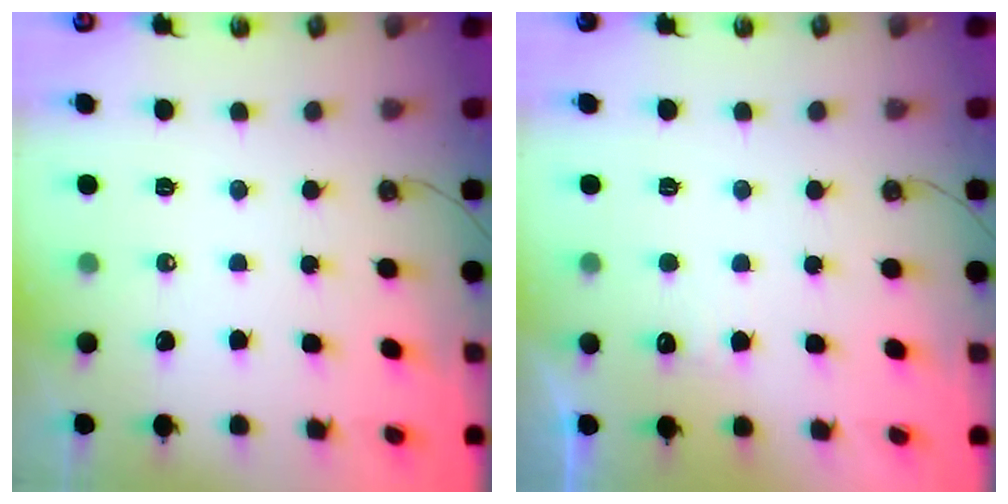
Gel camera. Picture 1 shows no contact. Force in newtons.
{"total": 4.9, "press": 4.8, "slide": 1.3}